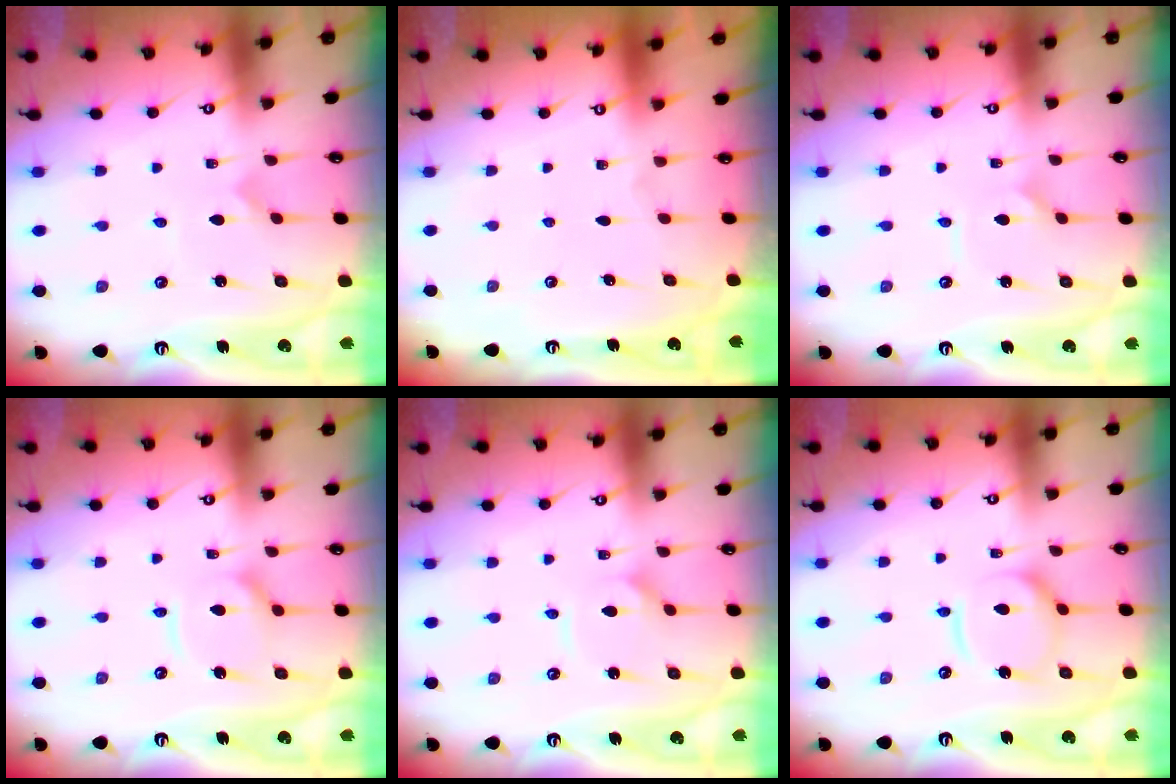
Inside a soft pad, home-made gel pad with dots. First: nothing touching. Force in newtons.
{"total": 0.0}
{"total": 1.0, "press": 1.0, "slide": 0.0}
{"total": 8.6, "press": 8.6, "slide": 0.9}
{"total": 2.3, "press": 2.3, "slide": 0.1}
{"total": 12.3, "press": 12.2, "slide": 1.4}